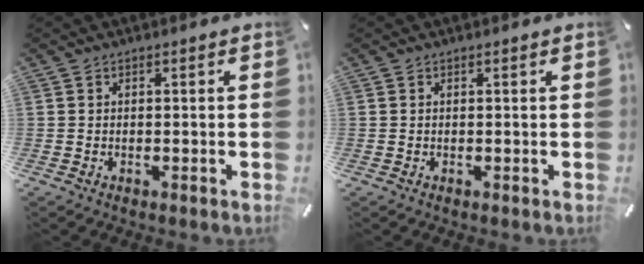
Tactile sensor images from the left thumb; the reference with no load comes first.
{"total": 0.0}